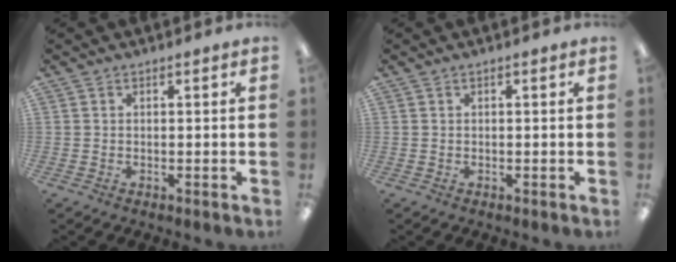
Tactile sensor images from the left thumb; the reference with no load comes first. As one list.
[{"total": 0.0}]